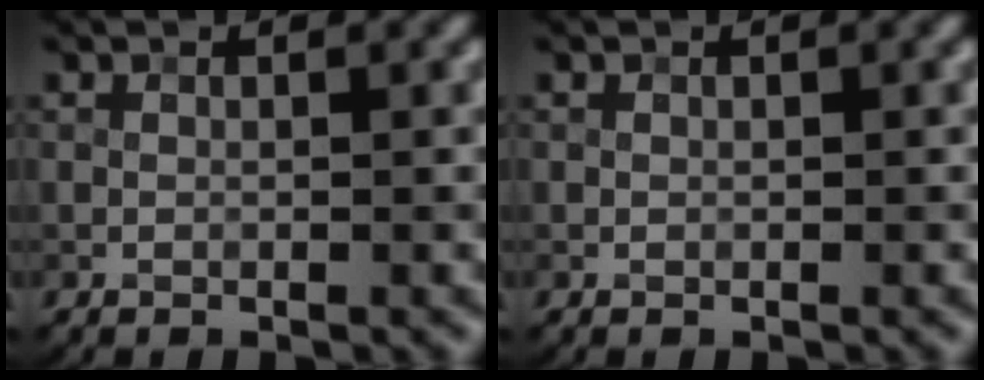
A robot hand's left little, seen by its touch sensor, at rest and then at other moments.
{"total": 0.0}